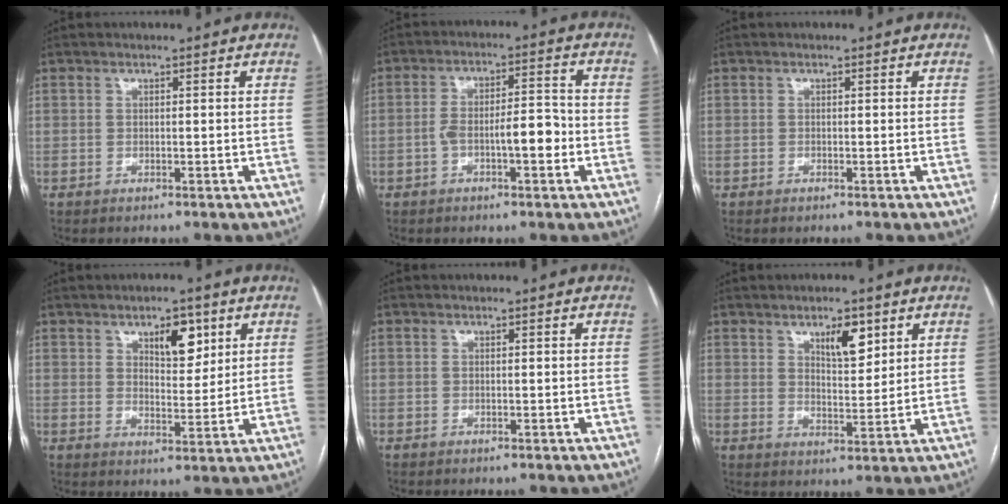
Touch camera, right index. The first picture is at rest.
{"total": 6.7, "force": [-2.0, 1.8, 6.2], "torque": [-0.110, 0.022, -0.031]}
{"total": 0.0}
{"total": 6.1, "force": [3.3, 2.5, 4.5], "torque": [-0.070, -0.001, 0.053]}
{"total": 0.0}
{"total": 5.7, "force": [3.3, 2.0, 4.3], "torque": [-0.070, -0.002, 0.056]}